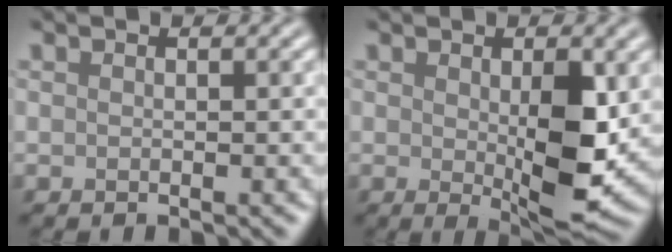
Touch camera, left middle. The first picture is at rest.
{"total": 5.9, "force": [-0.1, 1.6, 5.6], "torque": [-0.092, -0.015, 0.010]}